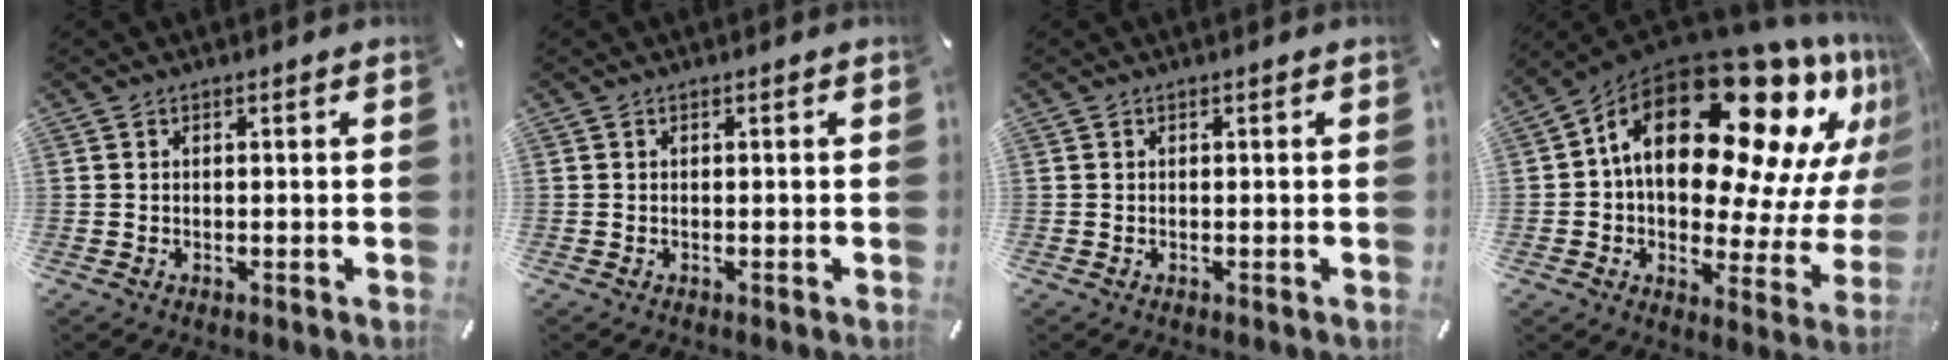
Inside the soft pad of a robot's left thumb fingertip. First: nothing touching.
{"total": 0.0}
{"total": 0.0}
{"total": 27.5, "force": [12.5, 14.6, 19.6], "torque": [-0.293, -0.098, 0.213]}